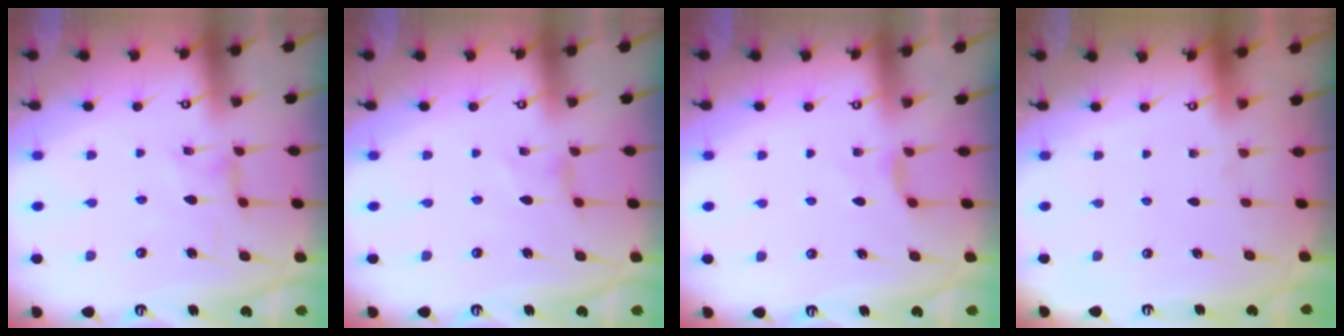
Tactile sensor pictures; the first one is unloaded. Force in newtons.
{"total": 1.0, "press": 1.0, "slide": 0.3}
{"total": 3.9, "press": 3.9, "slide": 0.6}
{"total": 0.0}